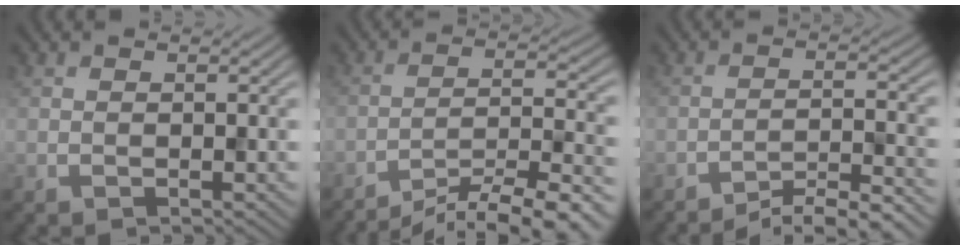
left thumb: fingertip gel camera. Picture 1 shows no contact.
{"total": 12.8, "force": [-10.9, 2.1, 6.4], "torque": [-0.103, -0.002, -0.158]}
{"total": 5.1, "force": [-4.3, 0.5, 2.6], "torque": [-0.047, 0.014, -0.075]}